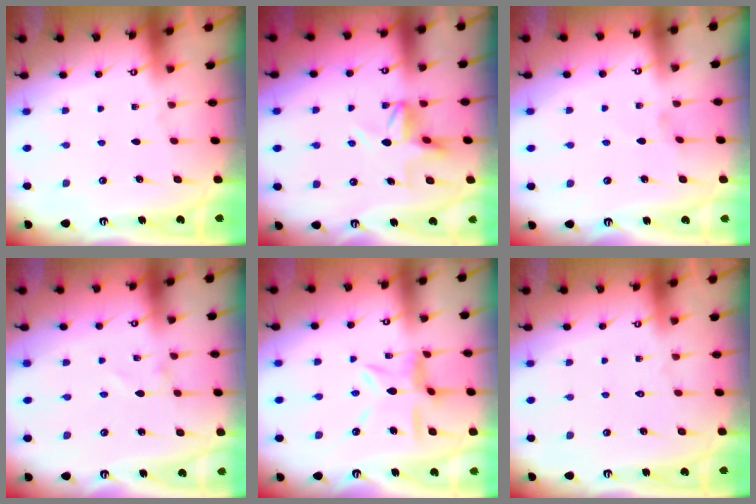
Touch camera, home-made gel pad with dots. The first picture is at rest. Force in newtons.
{"total": 5.7, "press": 5.7, "slide": 0.5}
{"total": 0.7, "press": 0.7, "slide": 0.2}
{"total": 1.4, "press": 1.4, "slide": 0.0}
{"total": 10.2, "press": 10.2, "slide": 1.1}
{"total": 1.5, "press": 1.5, "slide": 0.1}